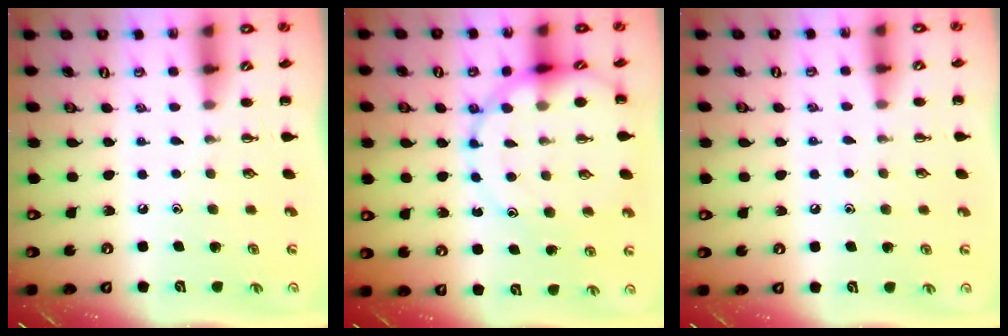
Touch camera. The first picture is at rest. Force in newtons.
{"total": 13.3, "press": 13.2, "slide": 1.9}
{"total": 5.0, "press": 4.8, "slide": 1.4}